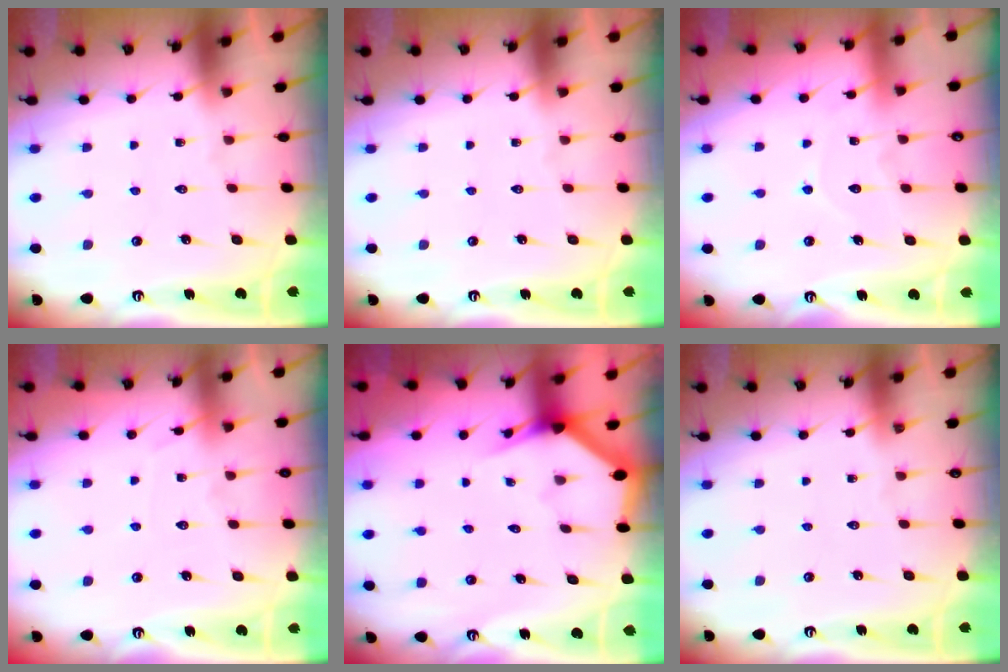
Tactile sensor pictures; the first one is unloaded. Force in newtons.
{"total": 0.0}
{"total": 7.0, "press": 6.9, "slide": 0.7}
{"total": 6.0, "press": 6.0, "slide": 0.8}
{"total": 2.9, "press": 2.9, "slide": 0.1}
{"total": 0.0}